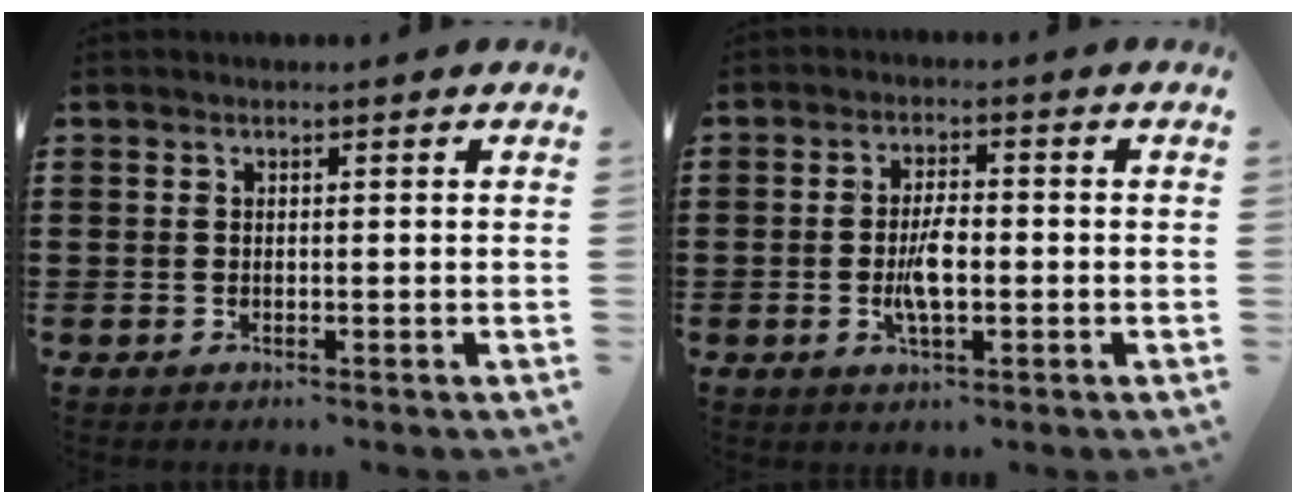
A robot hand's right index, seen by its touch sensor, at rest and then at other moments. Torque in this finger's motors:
{"motor_torque": [2.14, 0.00, 0.54, 0.17]}